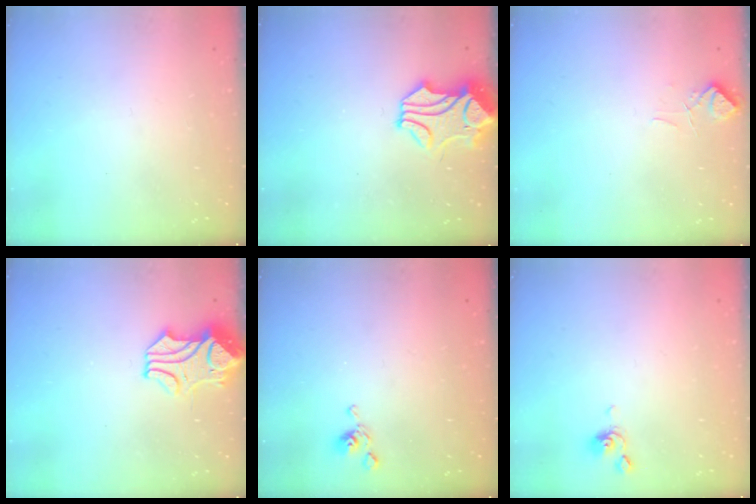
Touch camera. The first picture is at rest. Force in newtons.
{"total": 1.4, "press": 0.6, "slide": 1.3}
{"total": 1.0, "press": 0.6, "slide": 0.8}
{"total": 1.6, "press": 1.3, "slide": 0.9}
{"total": 6.3, "press": 6.3, "slide": 0.2}
{"total": 0.9, "press": 0.8, "slide": 0.3}